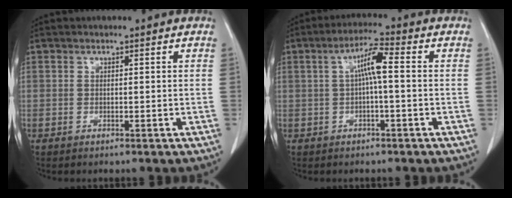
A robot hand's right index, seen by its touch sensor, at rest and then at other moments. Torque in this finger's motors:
{"motor_torque": [0.69, -0.06, 0.36, 0.11]}